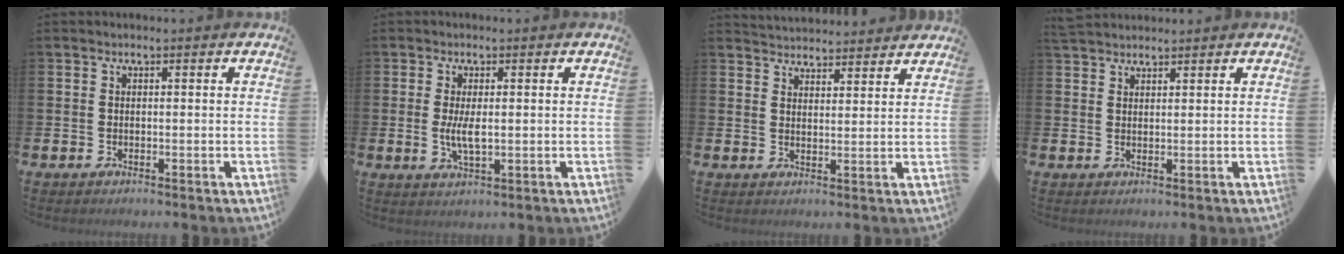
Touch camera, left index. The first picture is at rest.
{"total": 3.4, "force": [0.2, 1.3, 3.2], "torque": [-0.052, -0.001, 0.000]}
{"total": 3.9, "force": [3.8, 0.4, -0.4], "torque": [0.004, -0.026, 0.069]}
{"total": 2.5, "force": [2.4, 0.7, 0.2], "torque": [0.003, -0.009, 0.043]}